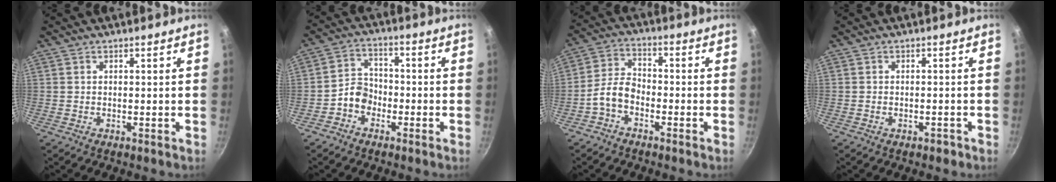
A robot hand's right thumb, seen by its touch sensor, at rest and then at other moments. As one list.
[{"total": 5.5, "force": [-2.5, 4.4, 2.2], "torque": [-0.014, 0.031, -0.055]}, {"total": 6.0, "force": [-3.0, 3.7, 3.7], "torque": [-0.067, 0.040, -0.069]}, {"total": 1.5, "force": [-0.9, 0.8, 0.8], "torque": [-0.006, 0.013, -0.009]}]